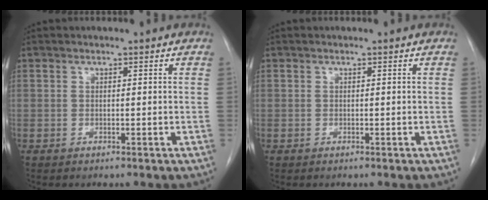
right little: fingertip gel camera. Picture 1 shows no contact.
{"total": 0.0}